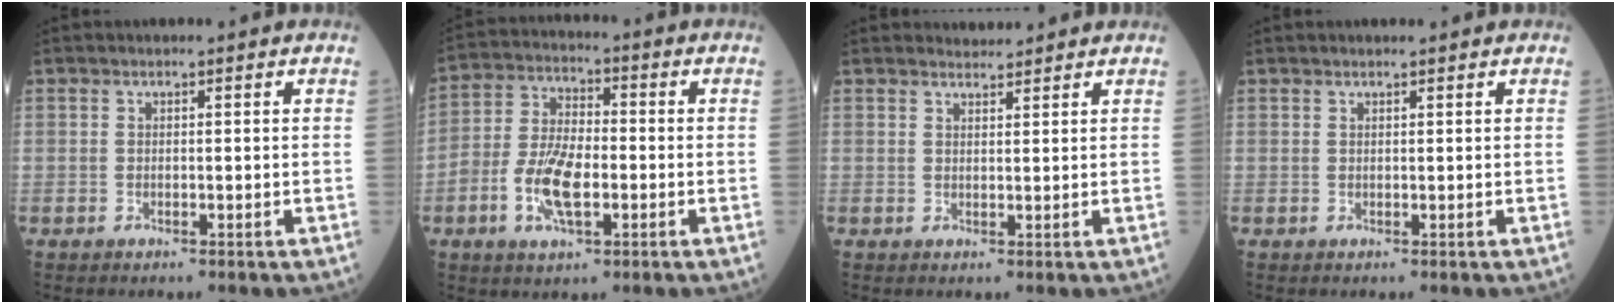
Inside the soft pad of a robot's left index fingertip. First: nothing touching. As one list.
[{"total": 9.1, "force": [-3.0, 3.9, 7.7], "torque": [-0.167, 0.002, -0.059]}, {"total": 1.9, "force": [1.9, 0.2, -0.3], "torque": [-0.003, 0.007, 0.032]}, {"total": 1.5, "force": [1.4, 0.1, 0.6], "torque": [-0.006, 0.010, 0.020]}]